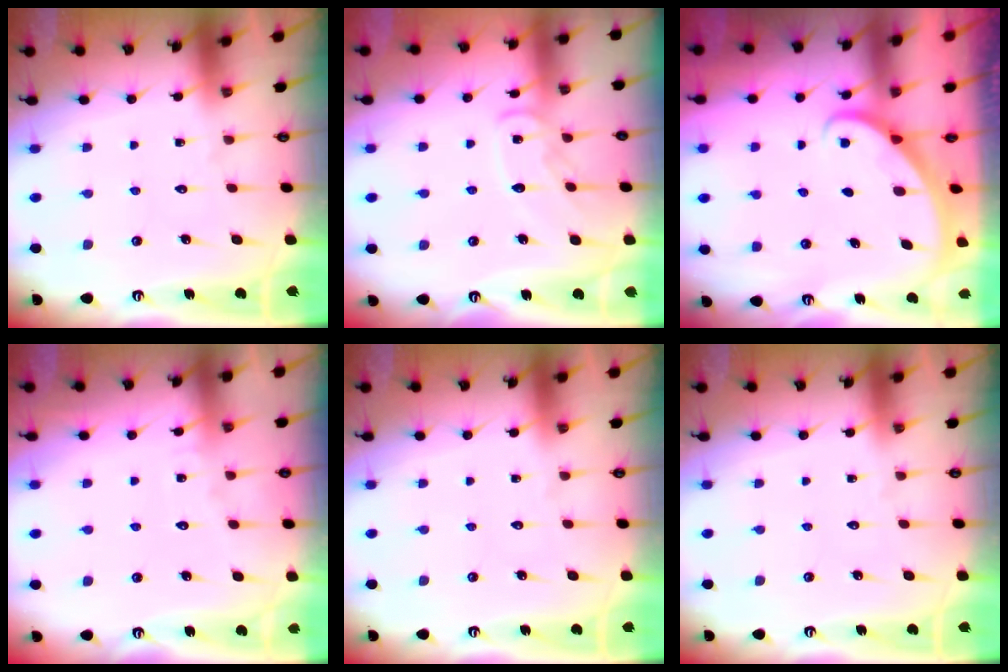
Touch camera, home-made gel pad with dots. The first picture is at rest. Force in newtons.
{"total": 9.6, "press": 9.6, "slide": 0.7}
{"total": 2.0, "press": 2.0, "slide": 0.1}
{"total": 3.5, "press": 3.5, "slide": 0.5}
{"total": 0.0}
{"total": 0.0}